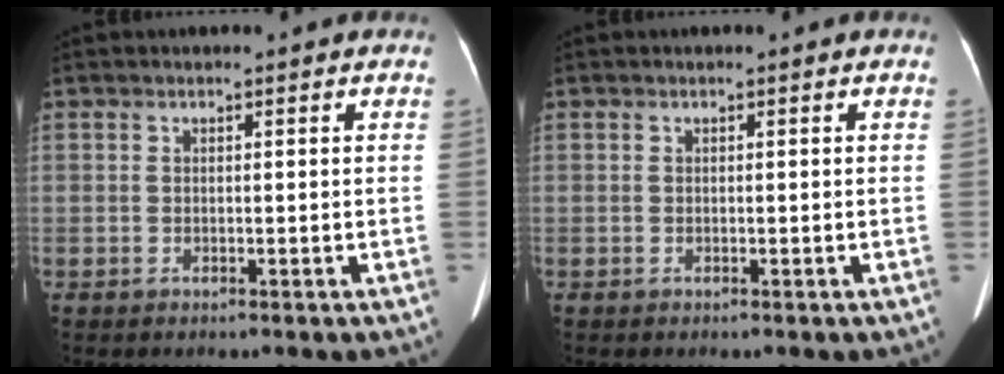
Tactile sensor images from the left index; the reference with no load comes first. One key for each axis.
{"total": 0.0}